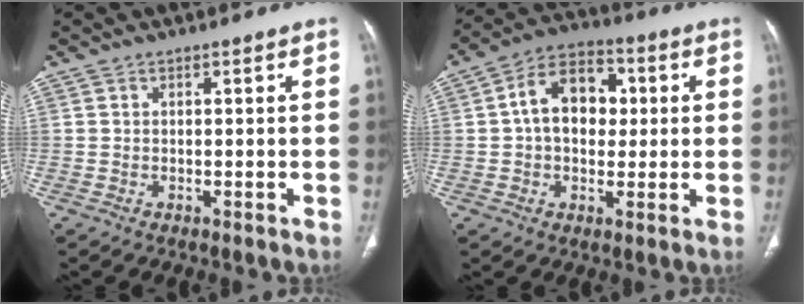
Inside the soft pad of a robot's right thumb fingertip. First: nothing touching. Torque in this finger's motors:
{"motor_torque": [1.62, 1.61, 0.67, -0.51, 0.36]}